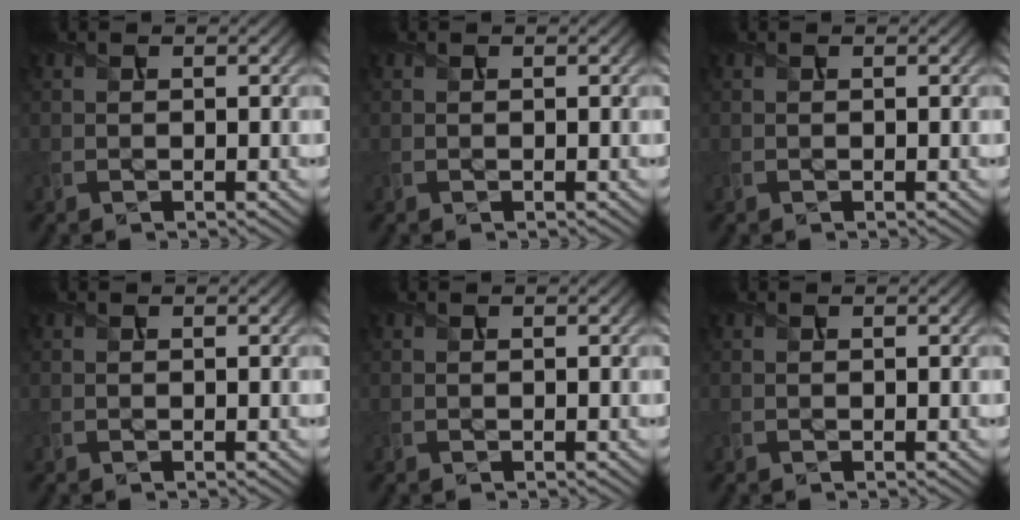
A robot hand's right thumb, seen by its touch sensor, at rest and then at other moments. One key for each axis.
{"total": 0.0}
{"total": 0.0}
{"total": 0.0}
{"total": 0.0}
{"total": 0.0}